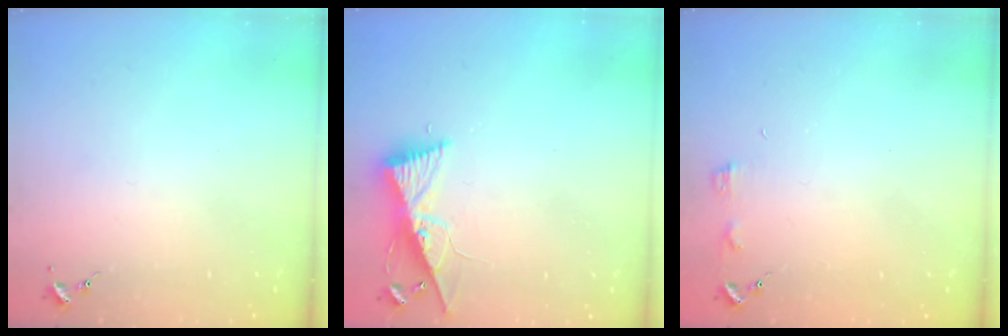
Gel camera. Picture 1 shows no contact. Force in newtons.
{"total": 9.6, "press": 9.6, "slide": 0.4}
{"total": 3.3, "press": 3.3, "slide": 0.4}